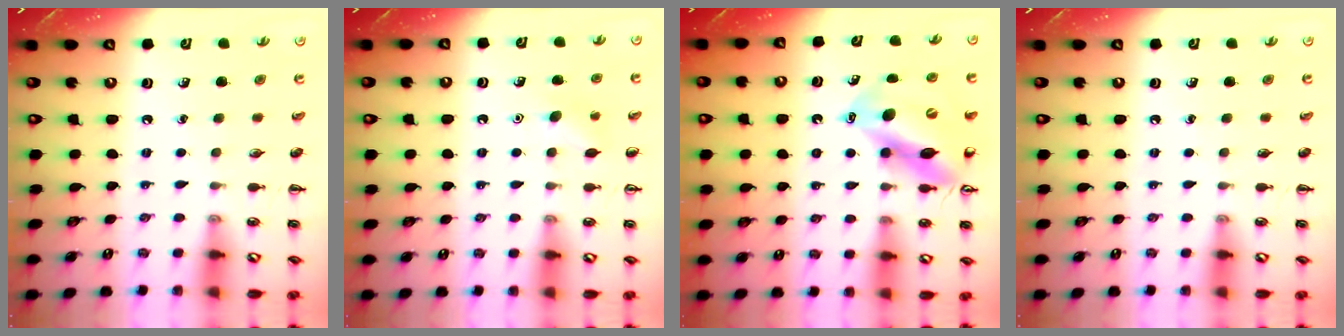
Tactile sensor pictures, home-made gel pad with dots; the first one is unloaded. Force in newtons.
{"total": 5.6, "press": 5.4, "slide": 1.7}
{"total": 13.8, "press": 13.2, "slide": 3.8}
{"total": 0.0}